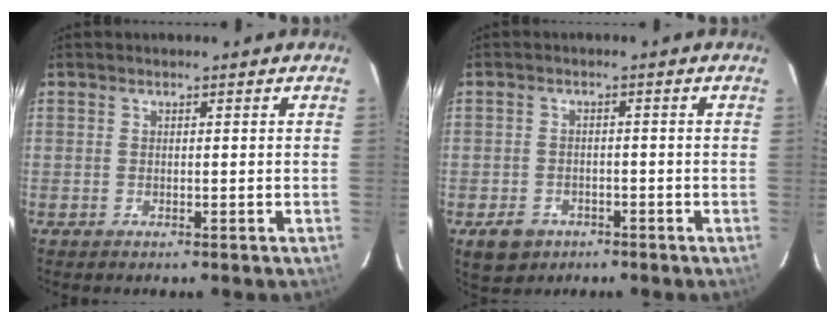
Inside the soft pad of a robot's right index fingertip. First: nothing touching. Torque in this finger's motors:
{"motor_torque": [-0.07, -0.08, -0.38, -0.15]}